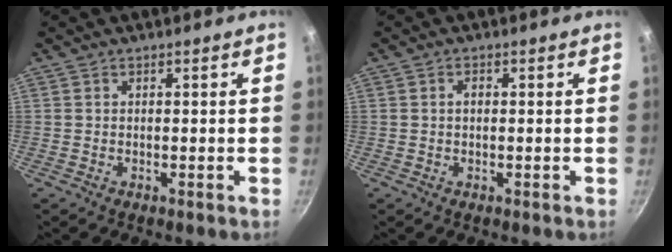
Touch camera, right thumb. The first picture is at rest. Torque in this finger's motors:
{"motor_torque": [0.25, 0.70, 0.54, -0.30, 0.00]}